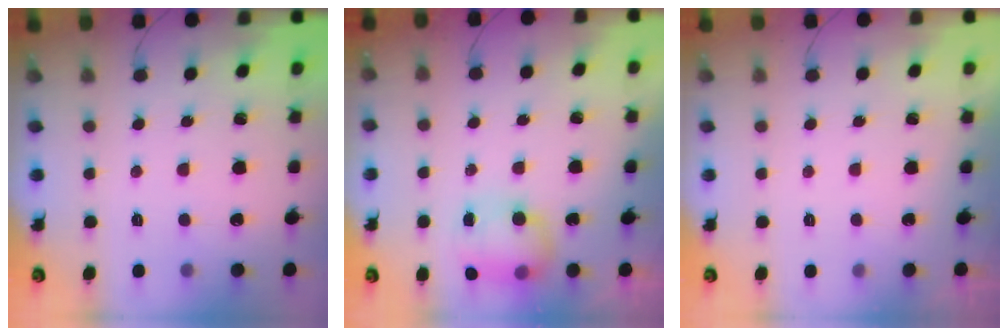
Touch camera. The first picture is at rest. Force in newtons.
{"total": 11.1, "press": 9.3, "slide": 6.2}
{"total": 0.0}